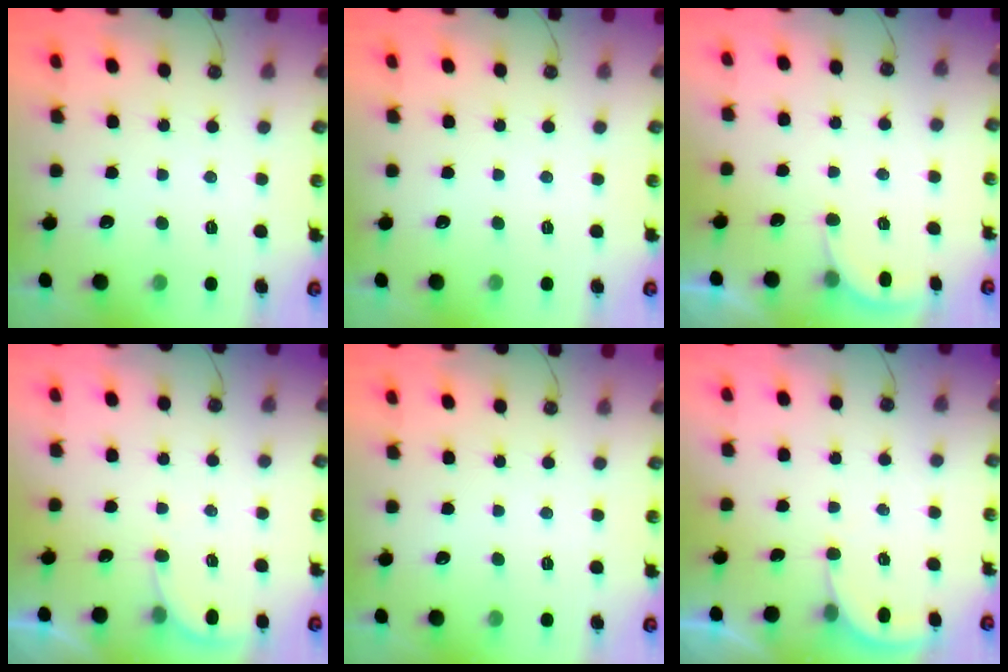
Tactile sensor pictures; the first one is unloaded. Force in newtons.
{"total": 0.0}
{"total": 2.6, "press": 2.5, "slide": 0.6}
{"total": 3.4, "press": 3.4, "slide": 0.2}
{"total": 0.0}
{"total": 2.3, "press": 2.3, "slide": 0.2}